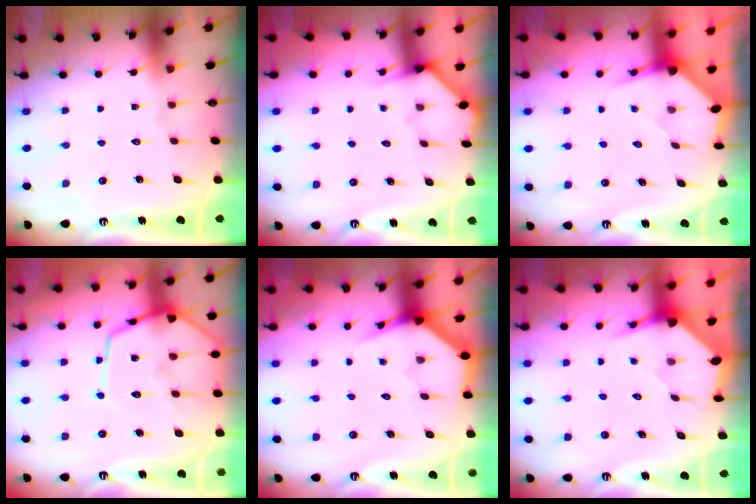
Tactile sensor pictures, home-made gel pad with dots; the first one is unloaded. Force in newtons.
{"total": 2.0, "press": 2.0, "slide": 0.2}
{"total": 3.2, "press": 3.2, "slide": 0.3}
{"total": 13.5, "press": 13.5, "slide": 1.2}
{"total": 4.0, "press": 4.0, "slide": 0.2}
{"total": 3.6, "press": 3.5, "slide": 0.6}